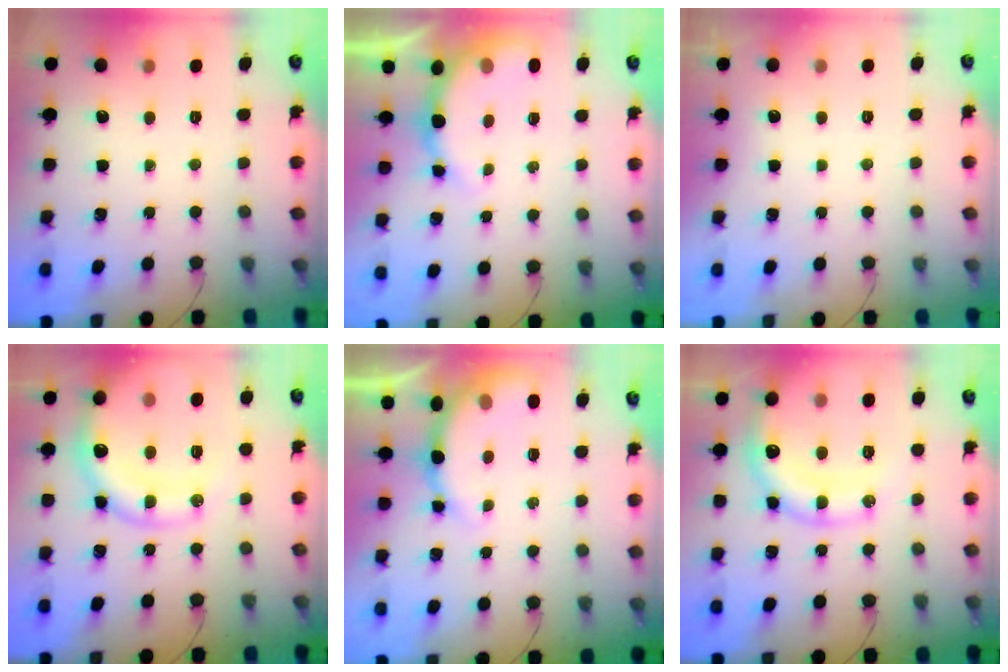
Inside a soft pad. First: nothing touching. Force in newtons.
{"total": 8.0, "press": 8.0, "slide": 1.1}
{"total": 2.8, "press": 2.8, "slide": 0.1}
{"total": 17.6, "press": 17.3, "slide": 3.2}
{"total": 8.5, "press": 8.3, "slide": 1.5}
{"total": 17.6, "press": 17.4, "slide": 2.7}